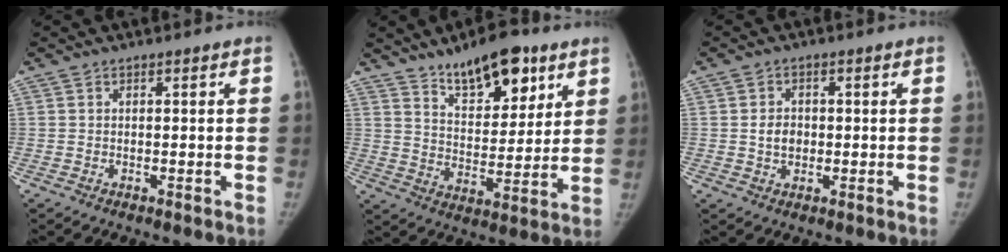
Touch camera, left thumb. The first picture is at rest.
{"total": 15.2, "force": [10.0, 6.7, 9.4], "torque": [-0.101, -0.053, 0.163]}
{"total": 3.7, "force": [0.0, 3.0, 2.2], "torque": [-0.024, 0.002, 0.000]}